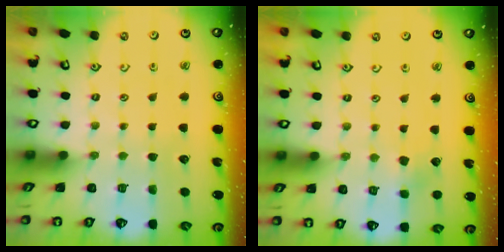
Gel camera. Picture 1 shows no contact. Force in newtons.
{"total": 2.9, "press": 2.9, "slide": 0.4}